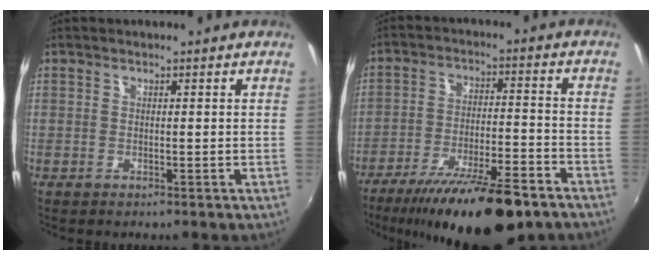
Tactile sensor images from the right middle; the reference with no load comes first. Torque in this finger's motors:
{"motor_torque": [1.03, -1.11, 0.86, 0.20]}